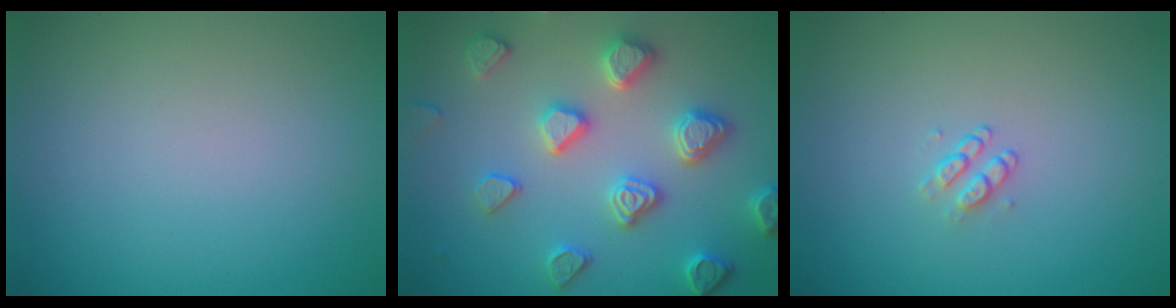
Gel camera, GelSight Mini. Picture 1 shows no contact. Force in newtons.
{"total": 4.6, "press": 4.5, "slide": 1.0}
{"total": 1.1, "press": 0.8, "slide": 0.7}